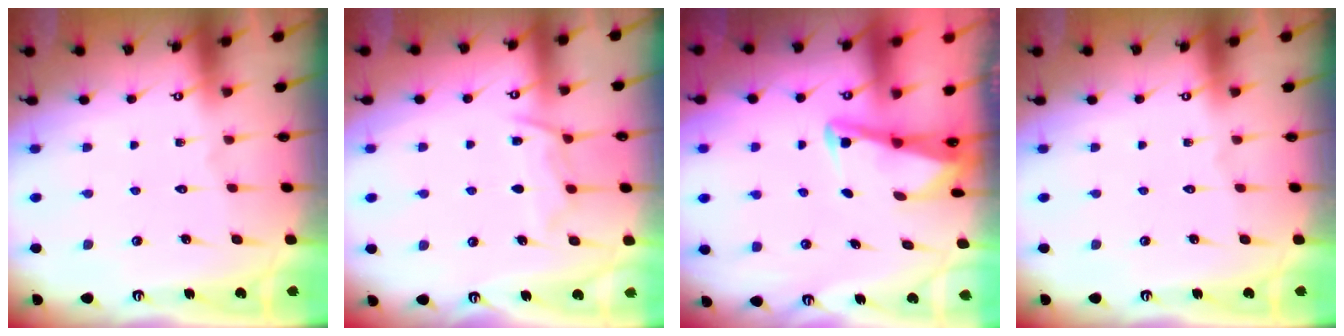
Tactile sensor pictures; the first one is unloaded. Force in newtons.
{"total": 9.4, "press": 9.3, "slide": 1.1}
{"total": 3.0, "press": 3.0, "slide": 0.4}
{"total": 0.0}